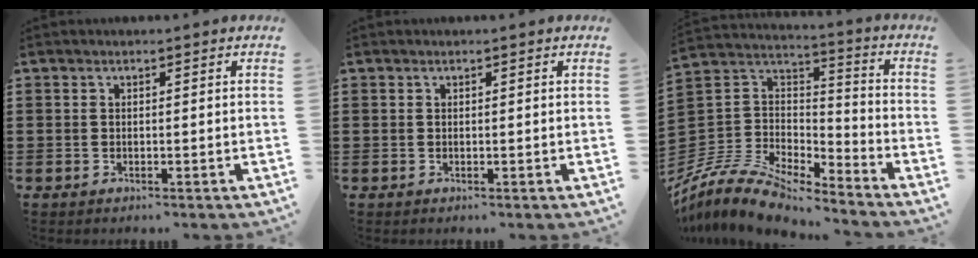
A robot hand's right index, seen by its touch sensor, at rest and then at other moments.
{"total": 0.0}
{"total": 9.4, "force": [-8.4, 2.8, 3.3], "torque": [-0.089, 0.005, -0.172]}